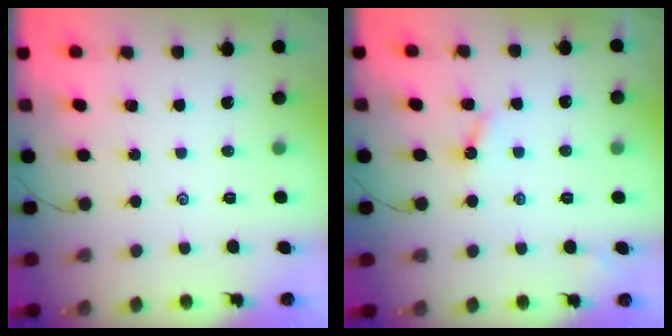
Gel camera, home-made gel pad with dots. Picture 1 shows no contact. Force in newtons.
{"total": 3.8, "press": 3.7, "slide": 0.4}